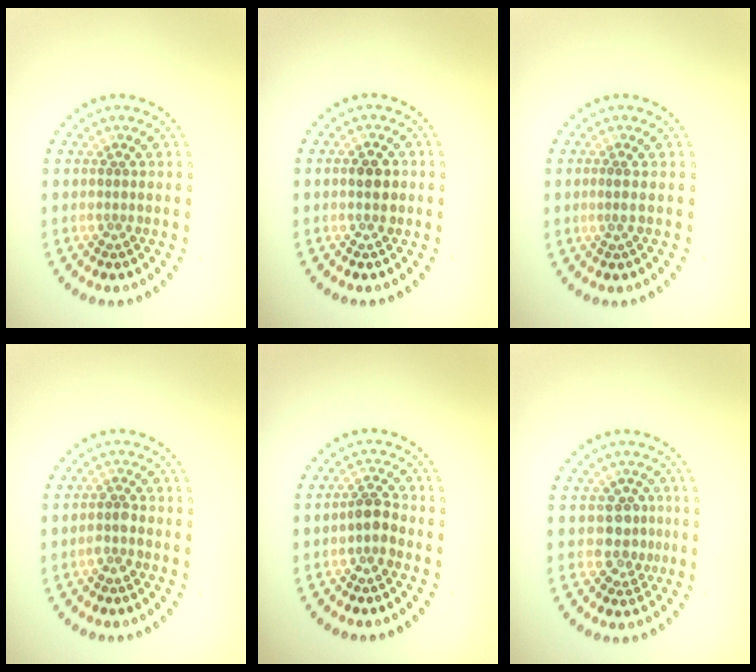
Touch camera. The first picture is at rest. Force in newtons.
{"total": 2.2, "press": 2.2, "slide": 0.2}
{"total": 0.5, "press": 0.2, "slide": 0.5}
{"total": 1.4, "press": 1.2, "slide": 0.7}
{"total": 1.8, "press": 1.5, "slide": 1.0}
{"total": 2.3, "press": 1.9, "slide": 1.3}